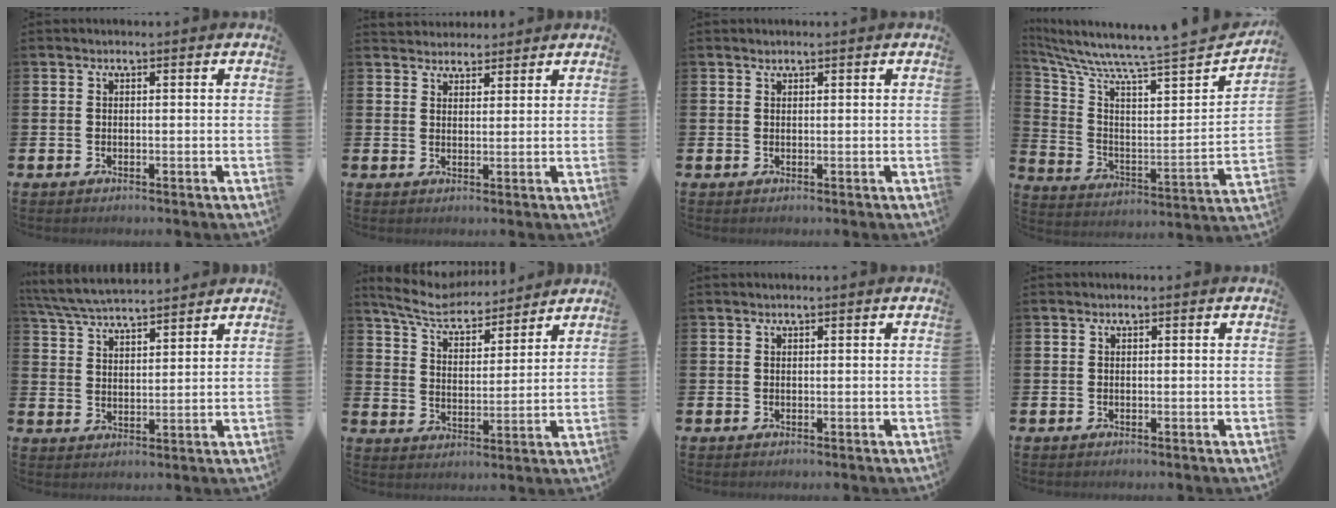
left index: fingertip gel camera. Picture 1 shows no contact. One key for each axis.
{"total": 3.2, "fx": 3.0, "fy": 1.0, "fz": -0.2, "tx": 0.005, "ty": -0.011, "tz": 0.054}
{"total": 0.6, "fx": 0.6, "fy": 0.2, "fz": 0.0, "tx": 0.008, "ty": -0.001, "tz": 0.009}
{"total": 7.0, "fx": 6.8, "fy": 0.1, "fz": 1.6, "tx": -0.057, "ty": -0.086, "tz": 0.101}
{"total": 5.8, "fx": 5.7, "fy": 0.4, "fz": 1.0, "tx": -0.039, "ty": -0.030, "tz": 0.102}
{"total": 7.2, "fx": 6.7, "fy": 1.6, "fz": 2.1, "tx": -0.067, "ty": -0.042, "tz": 0.116}
{"total": 0.0}
{"total": 0.0}